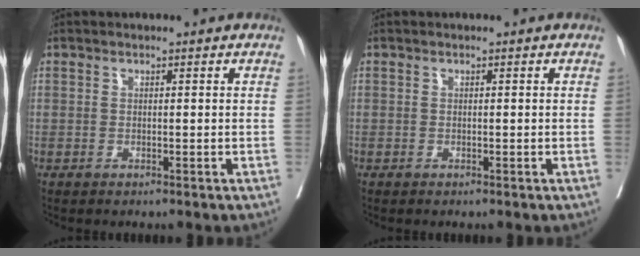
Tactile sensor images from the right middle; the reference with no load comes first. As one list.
[{"total": 0.0}]